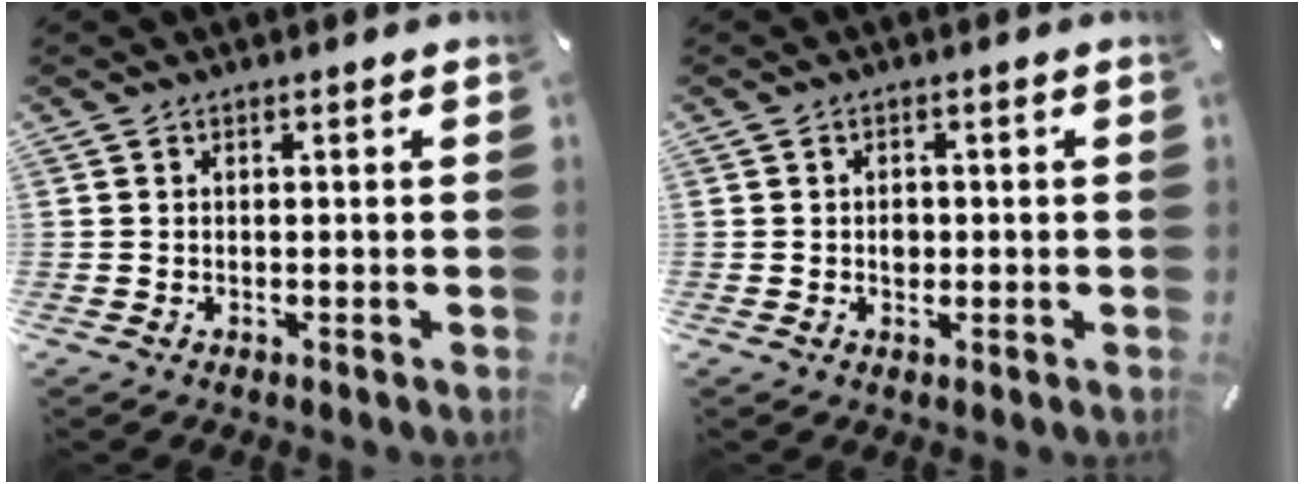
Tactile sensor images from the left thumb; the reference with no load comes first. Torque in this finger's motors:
{"motor_torque": [-0.12, -0.15, 0.23, -0.16, 0.02]}